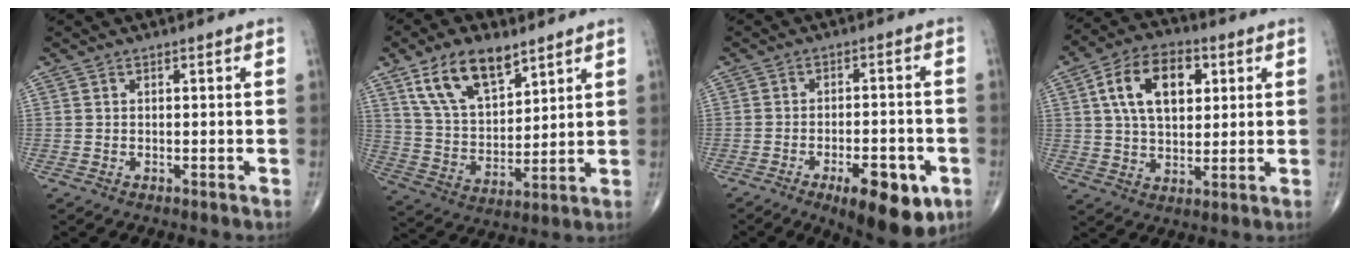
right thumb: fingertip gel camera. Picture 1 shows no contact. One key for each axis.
{"total": 14.7, "fx": 8.8, "fy": 7.2, "fz": 9.2, "tx": -0.141, "ty": -0.035, "tz": 0.172}
{"total": 12.9, "fx": -6.0, "fy": 5.0, "fz": 10.3, "tx": -0.128, "ty": 0.013, "tz": -0.077}
{"total": 14.1, "fx": 4.3, "fy": 8.5, "fz": 10.4, "tx": -0.157, "ty": 0.001, "tz": 0.071}